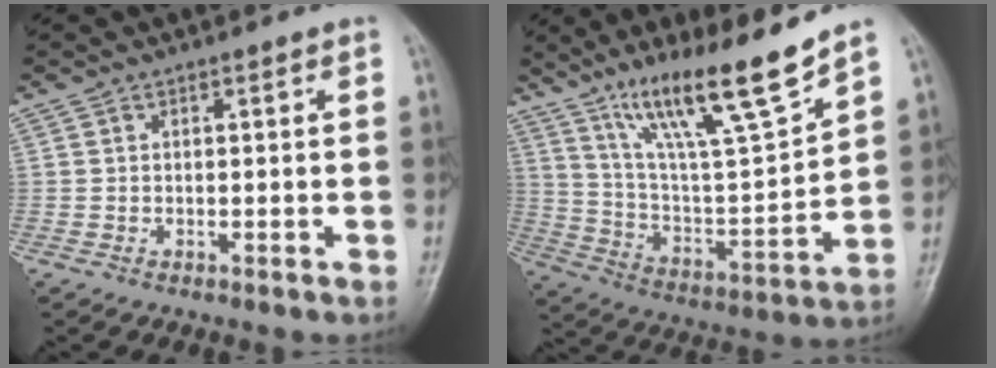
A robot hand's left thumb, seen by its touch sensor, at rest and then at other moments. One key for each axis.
{"total": 17.9, "fx": 12.8, "fy": 2.0, "fz": 12.4, "tx": -0.193, "ty": -0.070, "tz": 0.233}